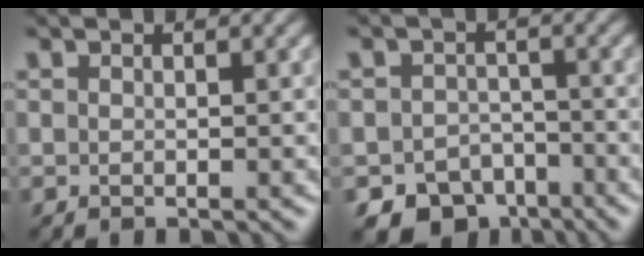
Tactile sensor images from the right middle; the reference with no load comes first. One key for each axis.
{"total": 5.1, "fx": -3.5, "fy": 3.4, "fz": 1.2, "tx": -0.011, "ty": -0.006, "tz": -0.055}